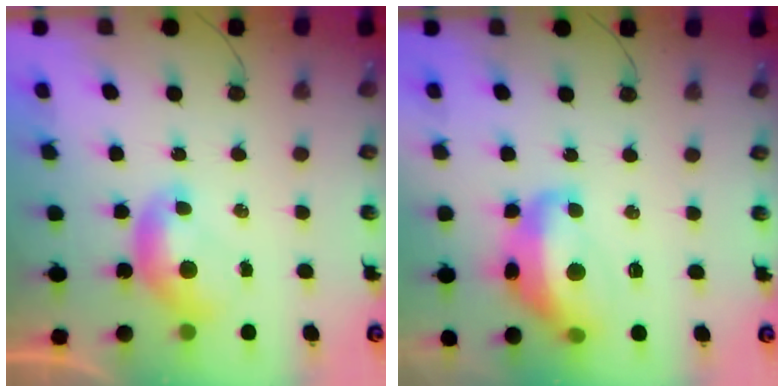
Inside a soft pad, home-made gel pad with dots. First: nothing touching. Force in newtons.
{"total": 8.8, "press": 8.7, "slide": 1.1}